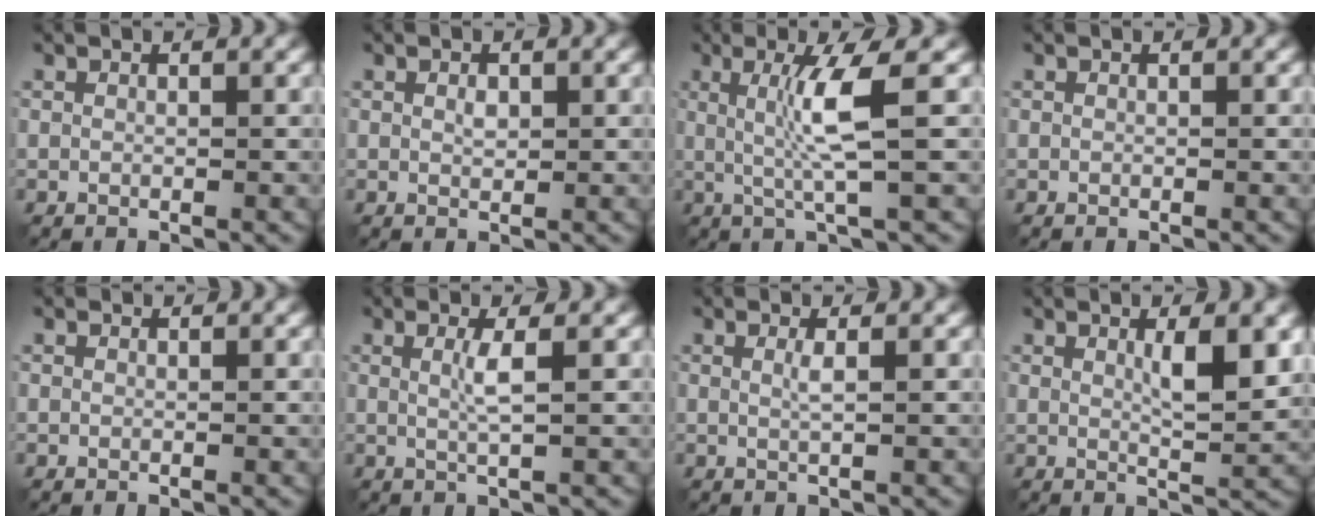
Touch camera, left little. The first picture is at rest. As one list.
[{"total": 0.9, "force": [0.0, 0.5, 0.7], "torque": [-0.014, -0.002, 0.002]}, {"total": 4.6, "force": [0.2, 0.2, 4.6], "torque": [-0.095, -0.001, 0.009]}, {"total": 0.0}, {"total": 0.8, "force": [0.8, 0.1, 0.1], "torque": [-0.008, 0.001, 0.007]}, {"total": 2.1, "force": [0.1, 0.2, 2.1], "torque": [-0.040, -0.003, 0.000]}, {"total": 1.0, "force": [0.0, 0.1, 1.0], "torque": [-0.019, -0.001, -0.004]}, {"total": 3.9, "force": [1.1, 1.0, 3.6], "torque": [-0.062, -0.007, 0.017]}]